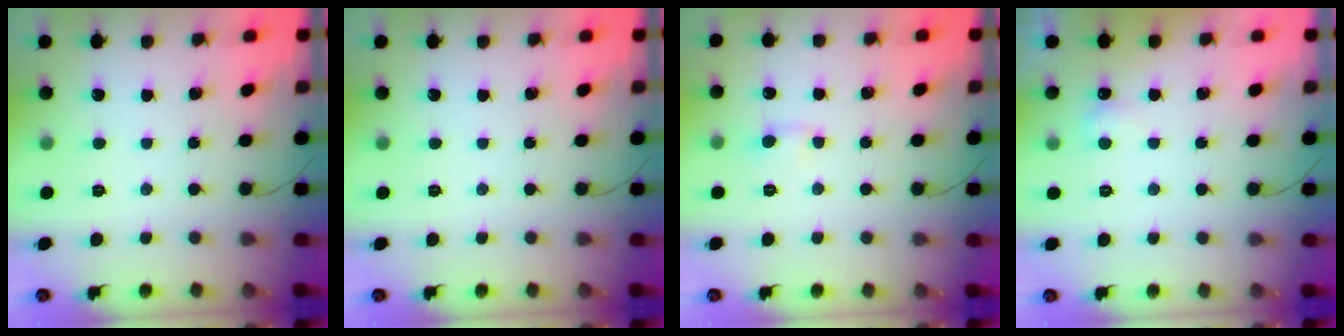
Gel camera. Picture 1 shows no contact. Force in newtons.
{"total": 0.0}
{"total": 2.3, "press": 2.0, "slide": 1.3}
{"total": 2.2, "press": 2.2, "slide": 0.4}